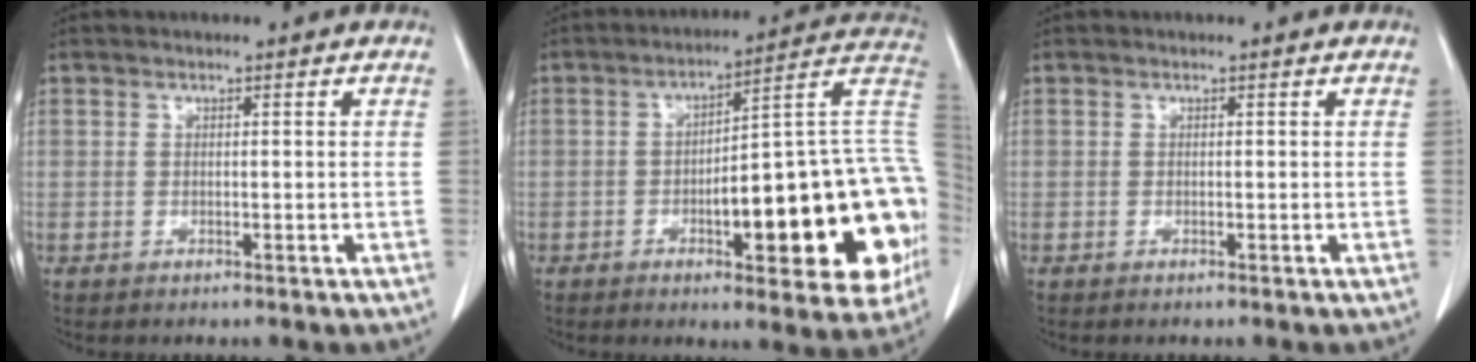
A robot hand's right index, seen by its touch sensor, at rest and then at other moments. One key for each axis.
{"total": 25.2, "fx": -5.0, "fy": 5.3, "fz": 24.2, "tx": -0.236, "ty": 0.029, "tz": -0.057}
{"total": 0.0}